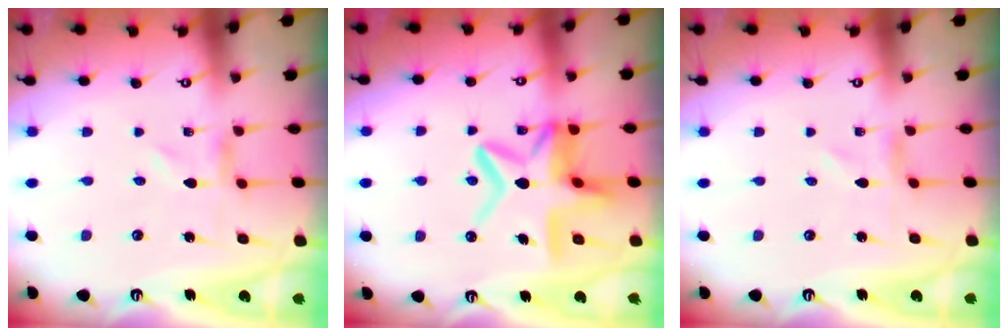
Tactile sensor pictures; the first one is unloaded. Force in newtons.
{"total": 14.3, "press": 14.2, "slide": 1.4}
{"total": 1.2, "press": 1.2, "slide": 0.2}